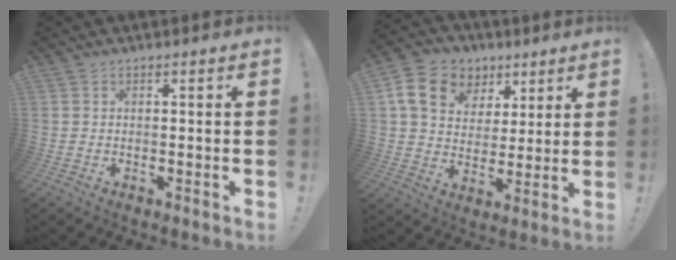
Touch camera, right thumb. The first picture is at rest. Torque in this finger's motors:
{"motor_torque": [1.06, 1.35, 0.76, 0.28, 0.05]}